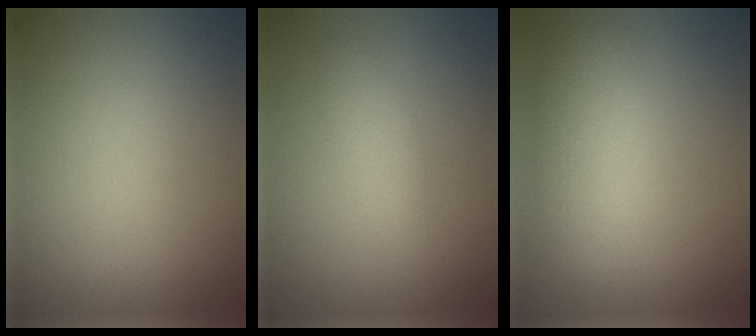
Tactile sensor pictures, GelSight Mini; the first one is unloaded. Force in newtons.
{"total": 1.6, "press": 1.6, "slide": 0.0}
{"total": 4.3, "press": 4.3, "slide": 0.2}